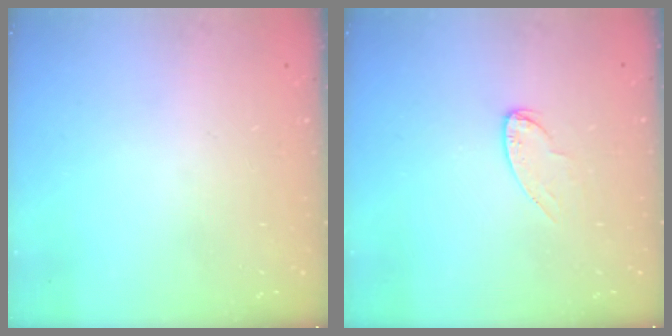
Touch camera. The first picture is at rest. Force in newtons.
{"total": 6.2, "press": 6.2, "slide": 0.4}